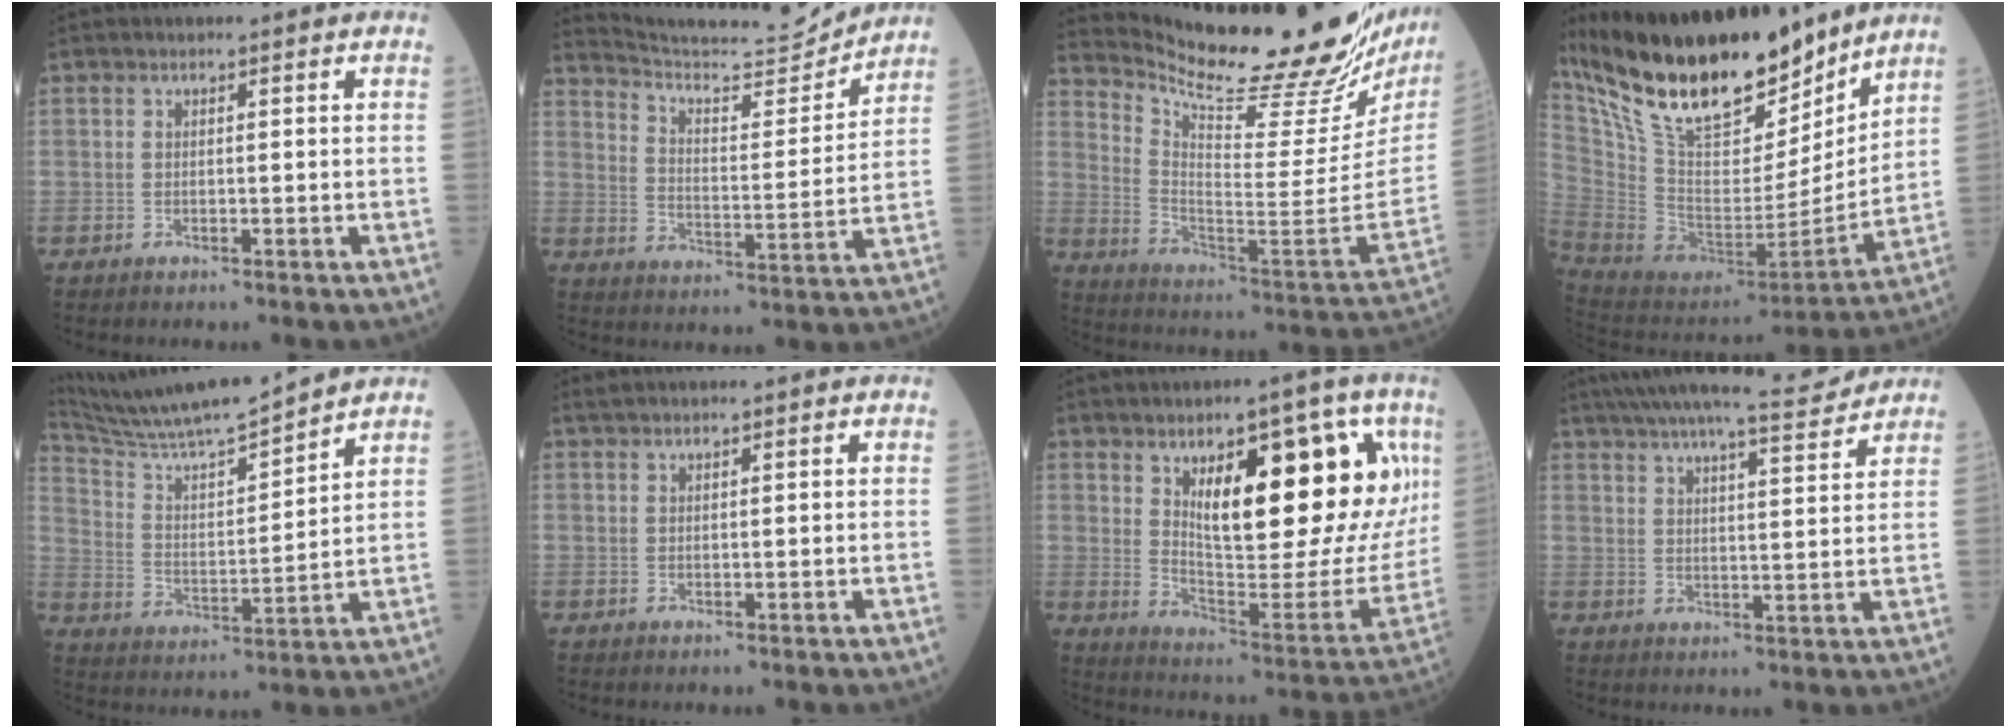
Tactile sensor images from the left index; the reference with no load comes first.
{"total": 13.8, "force": [13.6, -0.3, 2.3], "torque": [-0.048, -0.033, 0.204]}
{"total": 26.7, "force": [24.0, 2.6, 11.4], "torque": [-0.203, -0.110, 0.333]}
{"total": 25.3, "force": [20.2, 7.2, 13.4], "torque": [-0.247, -0.015, 0.350]}
{"total": 14.6, "force": [13.6, -0.3, 5.3], "torque": [-0.108, 0.000, 0.243]}
{"total": 0.9, "force": [0.7, -0.2, 0.6], "torque": [-0.018, 0.012, 0.019]}
{"total": 20.7, "force": [7.8, 6.6, 18.0], "torque": [-0.246, -0.002, 0.124]}
{"total": 12.9, "force": [11.9, 0.3, 4.9], "torque": [-0.085, -0.004, 0.170]}